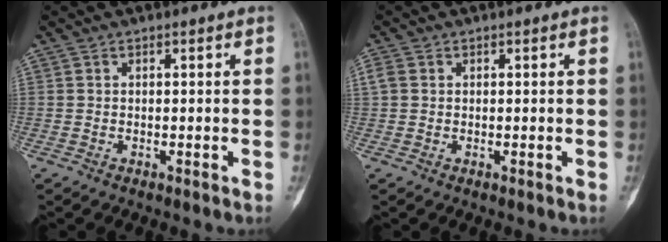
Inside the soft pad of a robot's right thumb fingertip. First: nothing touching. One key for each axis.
{"total": 1.7, "fx": 0.4, "fy": 1.4, "fz": 0.9, "tx": -0.025, "ty": 0.008, "tz": 0.009}